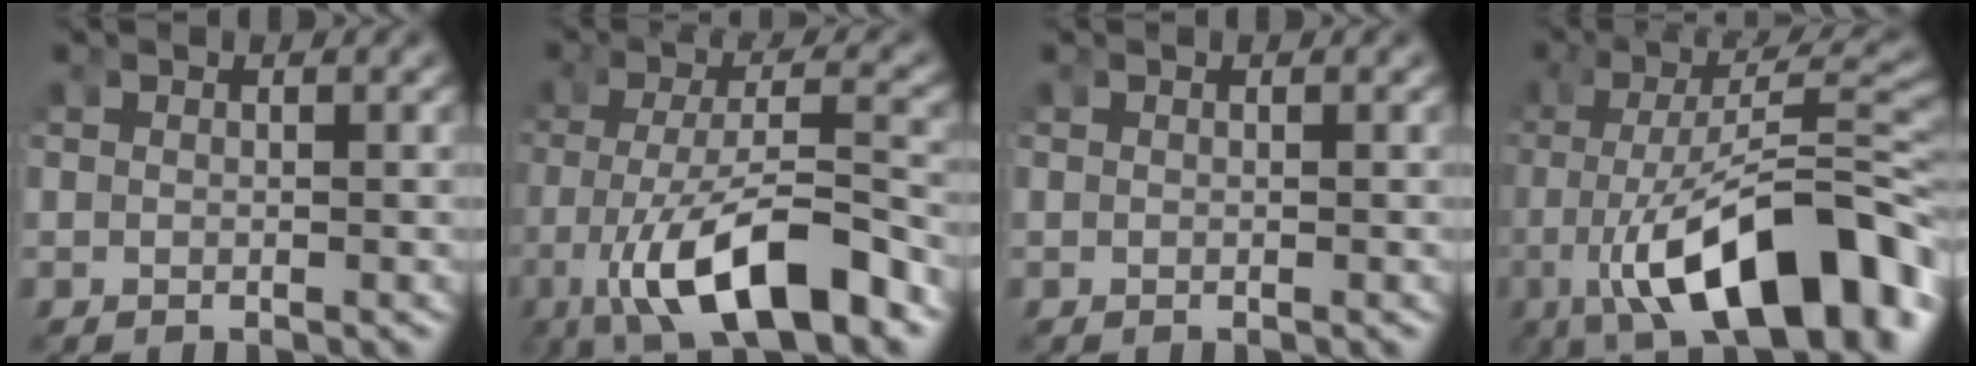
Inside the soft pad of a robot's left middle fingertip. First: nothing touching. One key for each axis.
{"total": 9.5, "fx": -4.2, "fy": 3.1, "fz": 7.9, "tx": -0.147, "ty": -0.025, "tz": -0.049}
{"total": 0.0}
{"total": 12.7, "fx": -4.9, "fy": 4.4, "fz": 10.9, "tx": -0.172, "ty": -0.021, "tz": -0.058}